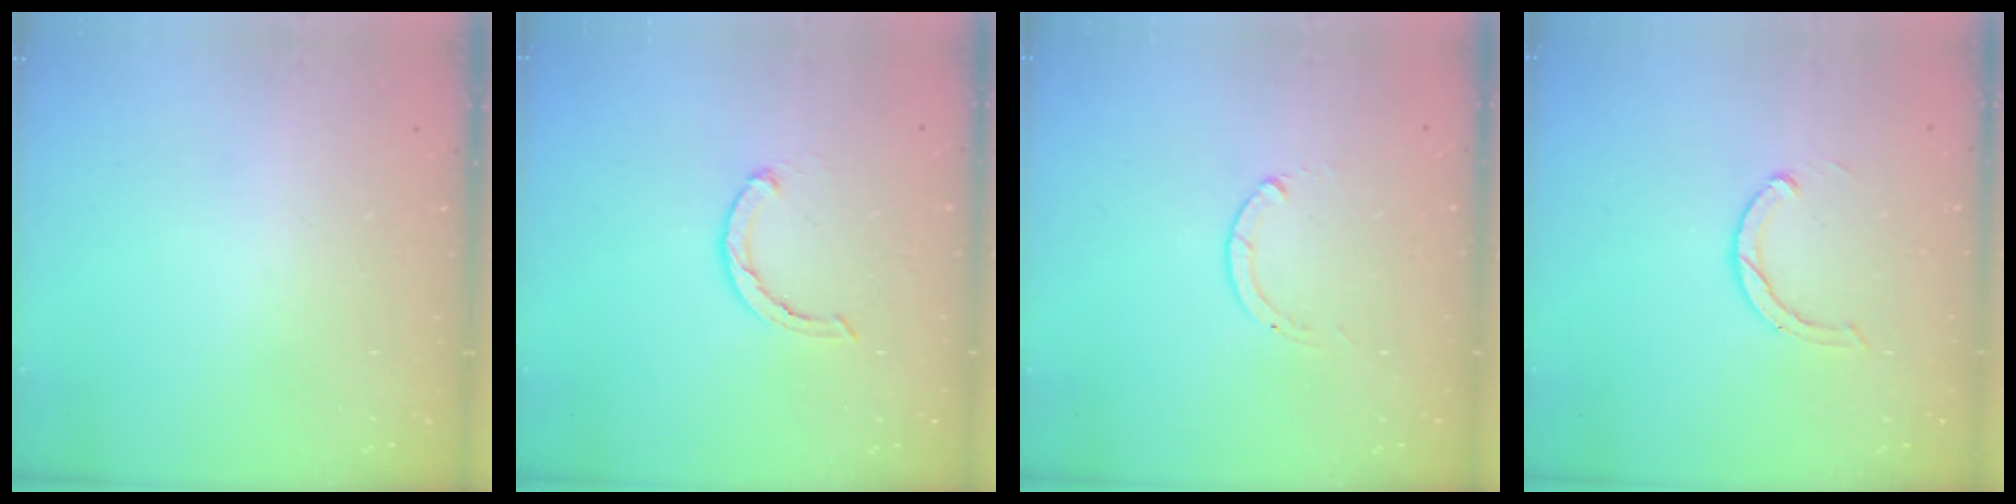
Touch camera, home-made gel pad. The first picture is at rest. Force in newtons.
{"total": 3.1, "press": 3.0, "slide": 0.5}
{"total": 0.0}
{"total": 2.9, "press": 2.9, "slide": 0.4}